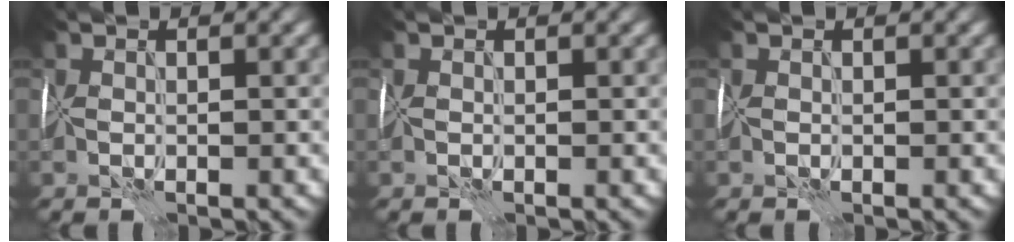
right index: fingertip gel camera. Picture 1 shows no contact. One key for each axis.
{"total": 0.0}
{"total": 0.0}